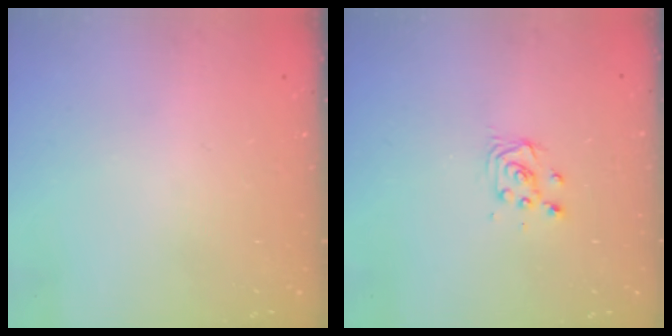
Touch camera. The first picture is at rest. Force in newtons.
{"total": 3.8, "press": 3.7, "slide": 0.5}